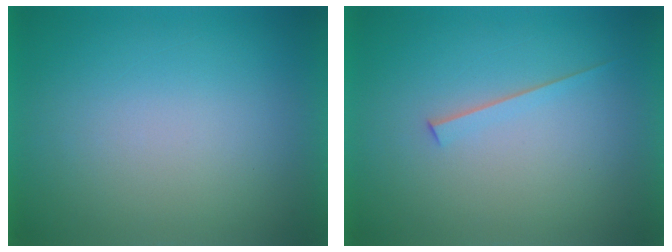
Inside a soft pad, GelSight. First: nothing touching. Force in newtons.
{"total": 1.6}